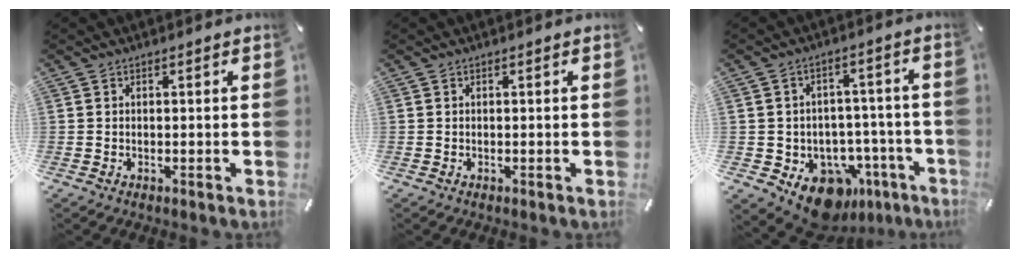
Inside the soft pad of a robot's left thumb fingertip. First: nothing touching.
{"total": 0.0}
{"total": 11.3, "force": [-6.5, 7.8, 4.9], "torque": [-0.051, 0.034, -0.101]}